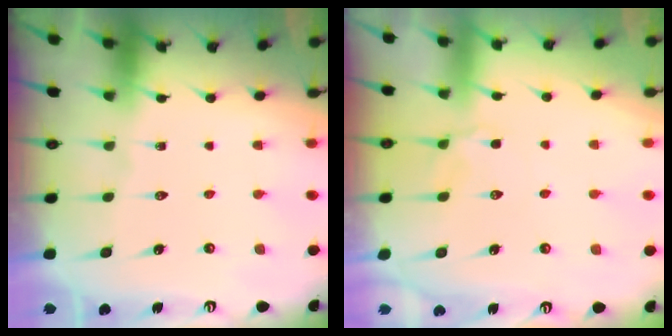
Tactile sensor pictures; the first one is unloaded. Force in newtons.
{"total": 1.9, "press": 1.5, "slide": 1.1}